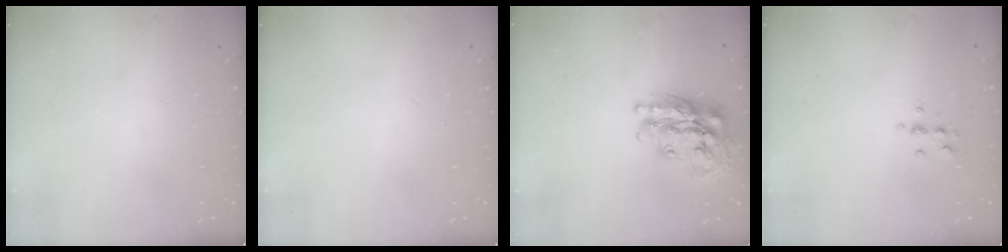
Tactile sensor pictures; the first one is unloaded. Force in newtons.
{"total": 0.0}
{"total": 20.5, "press": 20.5, "slide": 1.6}
{"total": 5.4, "press": 5.2, "slide": 1.4}